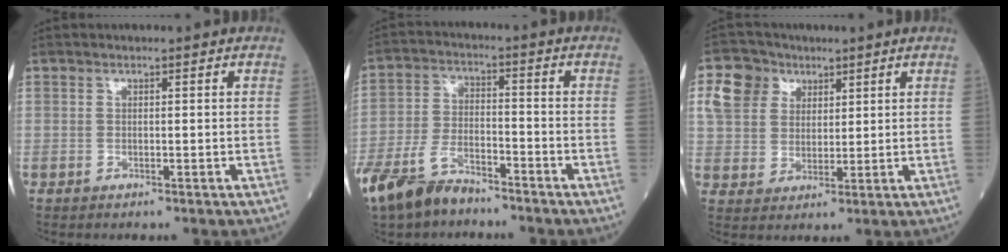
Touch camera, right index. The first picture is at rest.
{"total": 10.3, "force": [-8.1, 3.9, 5.0], "torque": [-0.103, -0.022, -0.157]}
{"total": 7.8, "force": [3.7, 6.3, 2.7], "torque": [-0.070, 0.031, 0.076]}